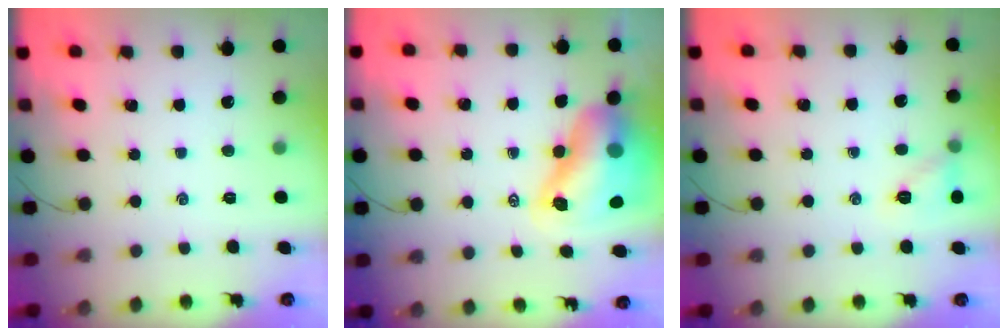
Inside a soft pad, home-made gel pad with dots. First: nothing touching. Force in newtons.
{"total": 13.4, "press": 12.8, "slide": 4.0}
{"total": 7.3, "press": 7.2, "slide": 1.2}